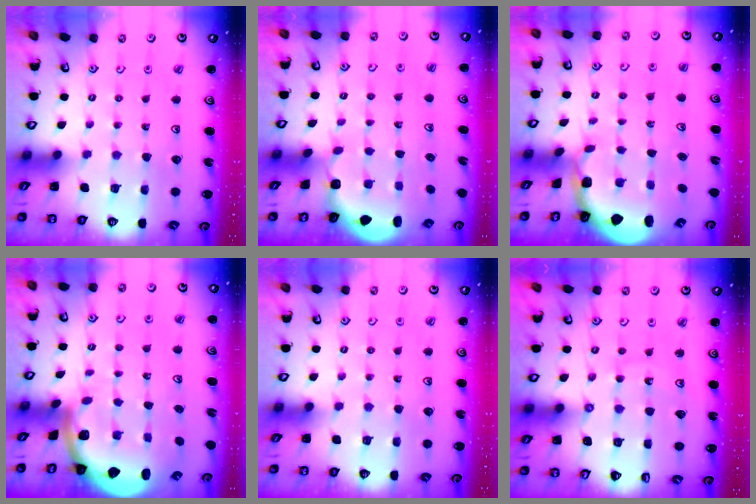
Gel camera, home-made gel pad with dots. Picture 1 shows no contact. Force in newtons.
{"total": 1.8, "press": 1.6, "slide": 0.7}
{"total": 1.1, "press": 1.0, "slide": 0.4}
{"total": 1.9, "press": 1.8, "slide": 0.5}
{"total": 0.0}
{"total": 8.0, "press": 8.0, "slide": 1.0}